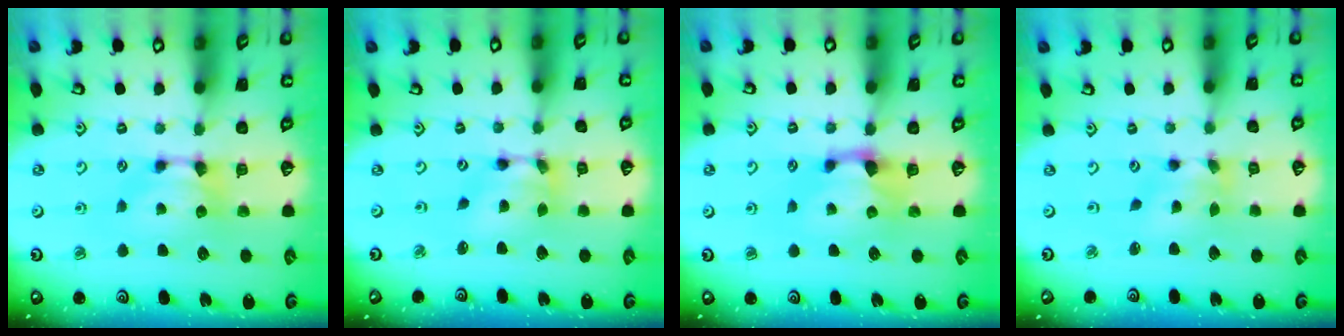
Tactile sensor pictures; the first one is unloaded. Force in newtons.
{"total": 4.8, "press": 4.1, "slide": 2.5}
{"total": 1.2, "press": 0.2, "slide": 1.2}
{"total": 1.8, "press": 1.1, "slide": 1.4}